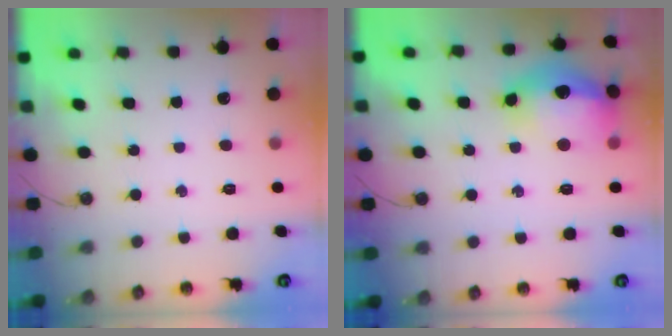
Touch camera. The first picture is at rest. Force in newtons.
{"total": 17.1, "press": 17.0, "slide": 1.5}